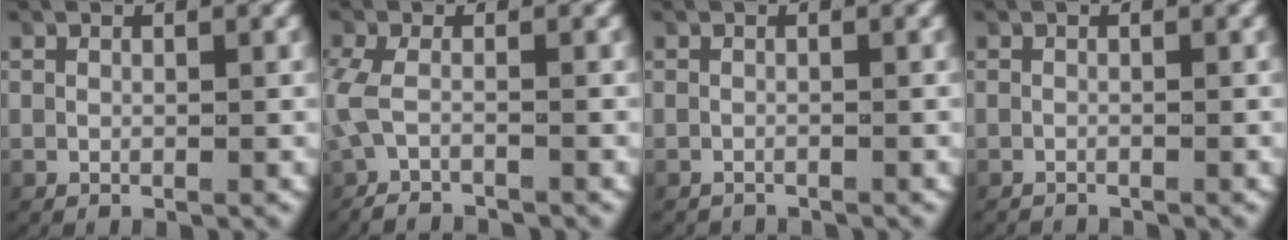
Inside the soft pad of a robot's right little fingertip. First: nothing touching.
{"total": 3.8, "force": [-3.0, 1.3, 1.9], "torque": [-0.064, -0.019, -0.038]}
{"total": 1.5, "force": [-1.4, -0.1, -0.2], "torque": [-0.002, -0.010, -0.018]}
{"total": 1.4, "force": [-1.4, 0.0, -0.1], "torque": [-0.003, -0.010, -0.018]}